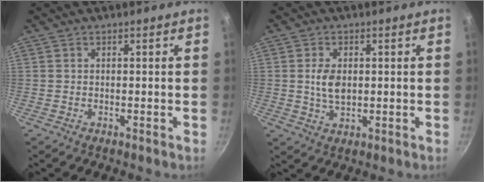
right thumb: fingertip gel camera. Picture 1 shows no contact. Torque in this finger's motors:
{"motor_torque": [1.07, 0.83, 0.44, -0.61, 0.02]}